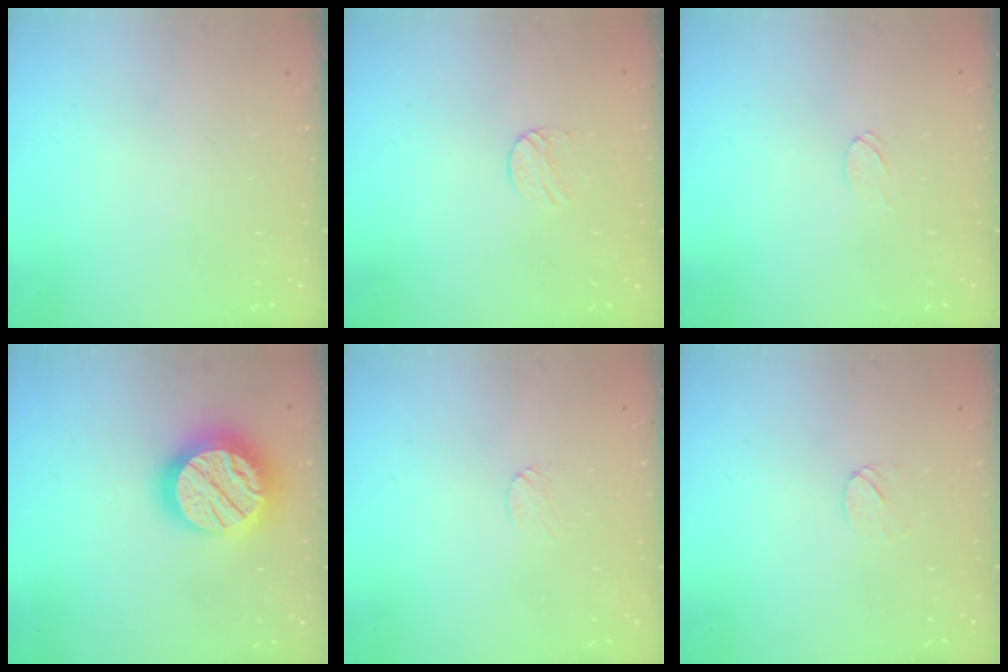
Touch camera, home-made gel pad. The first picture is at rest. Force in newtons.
{"total": 6.7, "press": 6.7, "slide": 0.4}
{"total": 3.4, "press": 3.4, "slide": 0.3}
{"total": 23.1, "press": 23.1, "slide": 1.8}
{"total": 3.1, "press": 3.1, "slide": 0.3}
{"total": 4.0, "press": 4.0, "slide": 0.4}